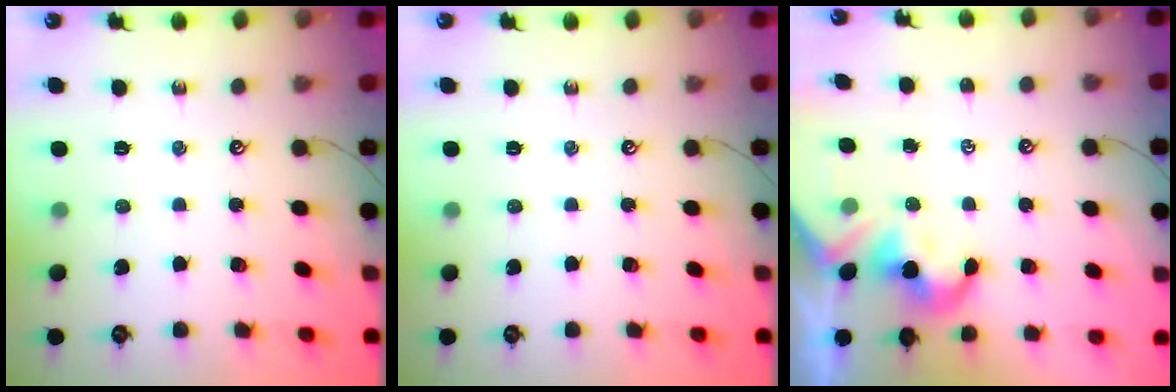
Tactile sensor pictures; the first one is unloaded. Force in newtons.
{"total": 0.0}
{"total": 2.1, "press": 2.0, "slide": 0.5}